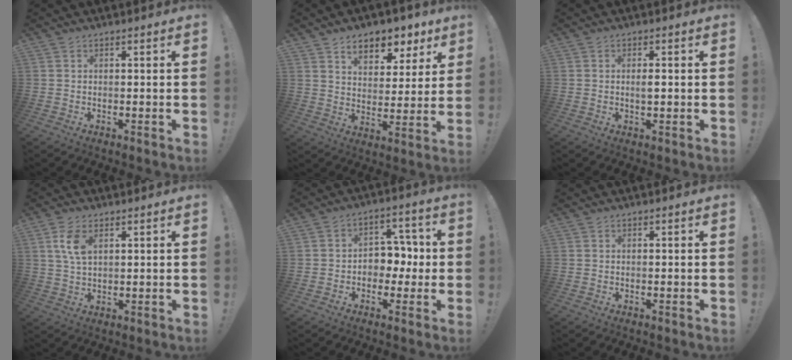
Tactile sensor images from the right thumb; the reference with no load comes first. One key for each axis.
{"total": 9.4, "fx": 6.4, "fy": 5.7, "fz": 3.9, "tx": -0.050, "ty": -0.046, "tz": 0.116}
{"total": 2.0, "fx": -0.2, "fy": 0.7, "fz": 1.9, "tx": -0.032, "ty": 0.001, "tz": -0.005}
{"total": 6.6, "fx": 2.6, "fy": 3.5, "fz": 5.0, "tx": -0.094, "ty": -0.006, "tz": 0.046}
{"total": 8.4, "fx": -0.9, "fy": 7.5, "fz": 3.8, "tx": -0.049, "ty": 0.017, "tz": -0.009}
{"total": 0.0}